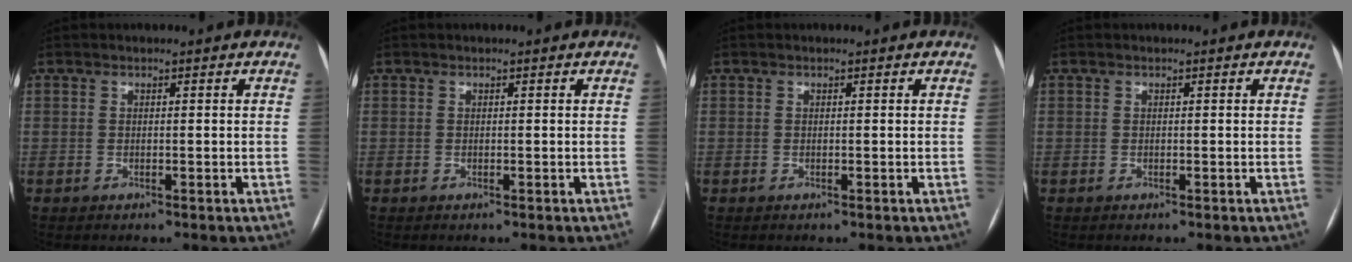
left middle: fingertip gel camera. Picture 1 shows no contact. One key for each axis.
{"total": 0.0}
{"total": 0.0}
{"total": 0.0}